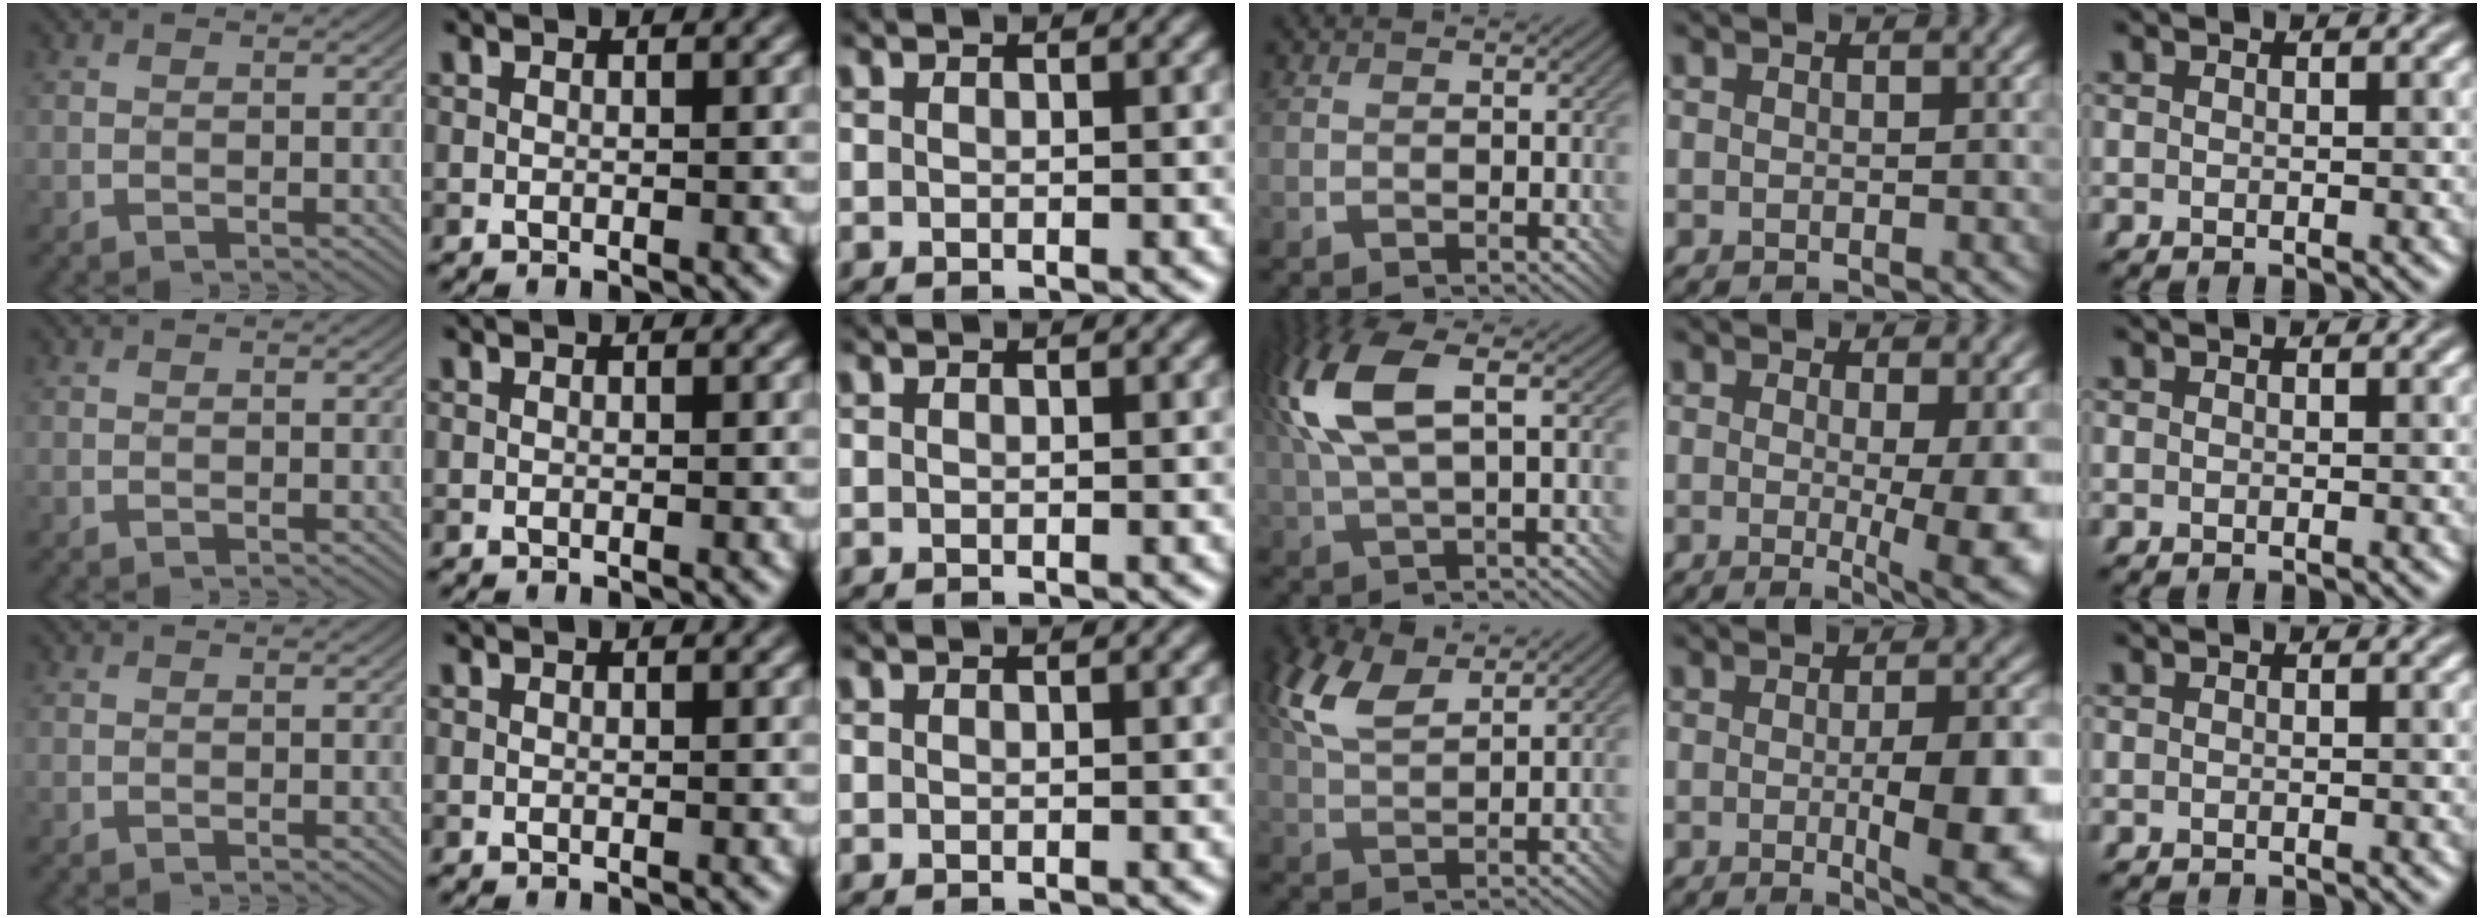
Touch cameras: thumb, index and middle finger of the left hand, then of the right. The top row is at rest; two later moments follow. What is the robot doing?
{"motion": "insert", "object": "bottle cap"}